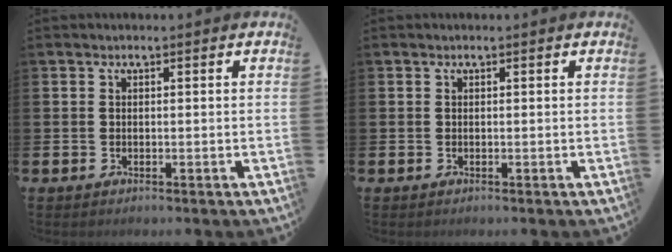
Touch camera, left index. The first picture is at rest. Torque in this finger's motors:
{"motor_torque": [-0.01, 0.01, 0.00, 0.00]}